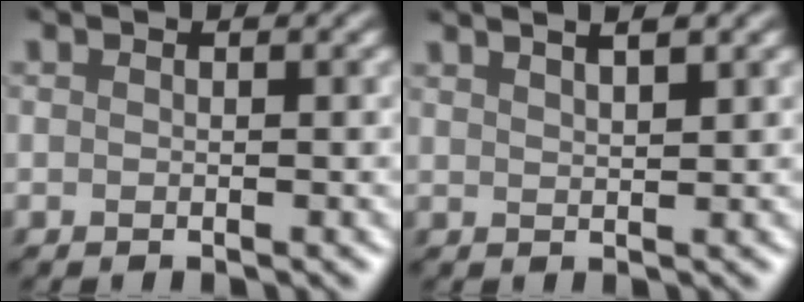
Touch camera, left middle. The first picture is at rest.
{"total": 3.6, "force": [2.8, 1.0, 2.0], "torque": [-0.018, 0.034, 0.025]}